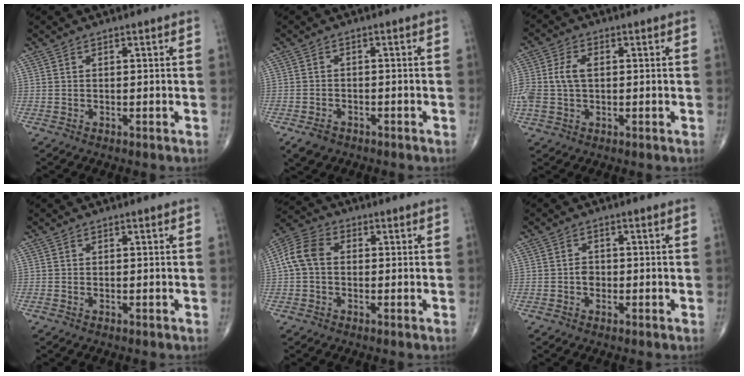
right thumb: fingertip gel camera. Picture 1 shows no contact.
{"total": 3.4, "force": [-2.2, 2.3, 1.3], "torque": [-0.020, 0.006, -0.034]}
{"total": 7.3, "force": [0.4, 4.7, 5.6], "torque": [-0.143, 0.015, 0.009]}
{"total": 0.0}
{"total": 7.4, "force": [0.2, 5.4, 4.9], "torque": [-0.097, 0.025, -0.006]}
{"total": 1.6, "force": [-0.4, 1.3, 0.9], "torque": [-0.008, 0.005, -0.010]}